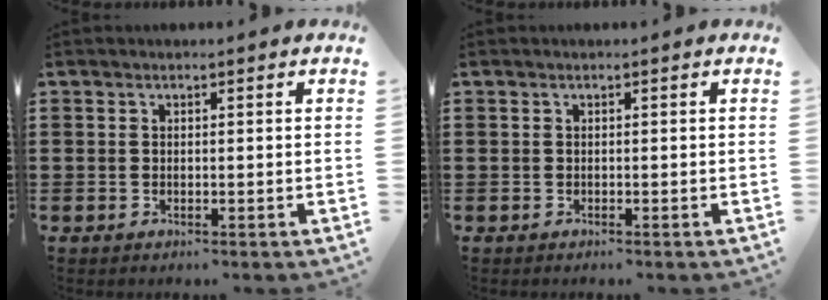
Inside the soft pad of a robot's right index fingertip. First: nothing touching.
{"total": 0.0}